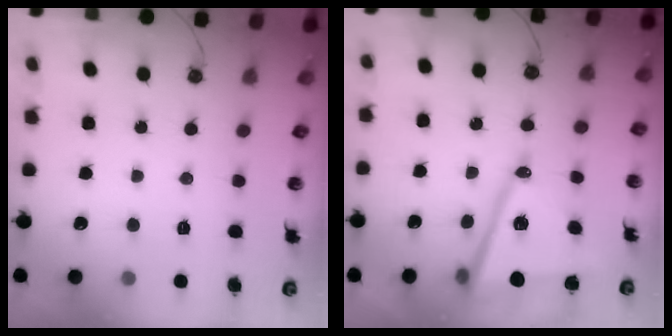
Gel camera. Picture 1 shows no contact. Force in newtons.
{"total": 14.1, "press": 13.9, "slide": 2.5}